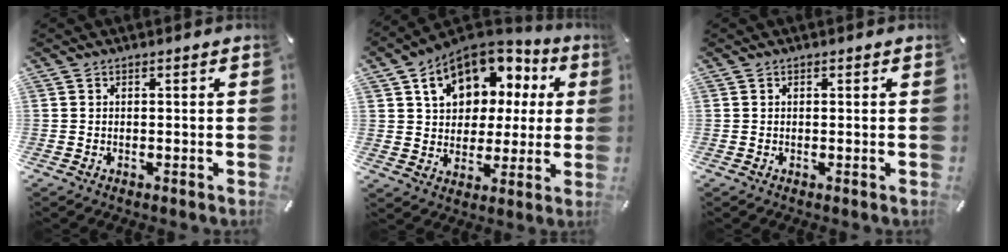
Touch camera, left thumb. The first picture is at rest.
{"total": 13.6, "force": [6.2, 10.3, 6.5], "torque": [-0.109, -0.029, 0.113]}
{"total": 0.0}